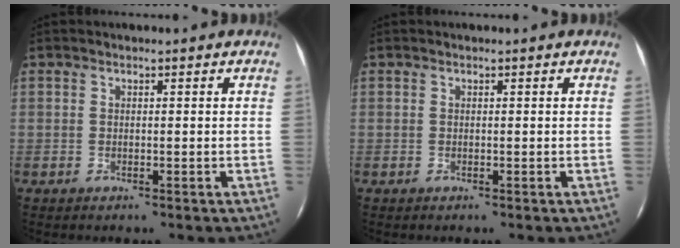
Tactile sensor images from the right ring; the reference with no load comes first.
{"total": 0.0}